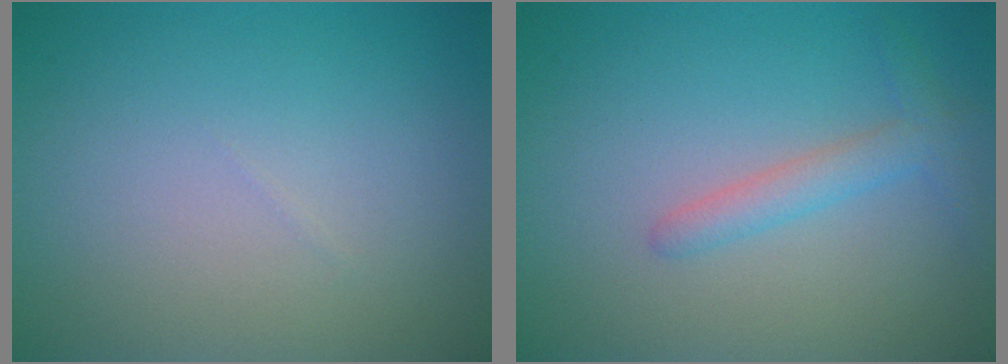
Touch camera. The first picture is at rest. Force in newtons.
{"total": 2.1, "press": 2.1, "slide": 0.1}